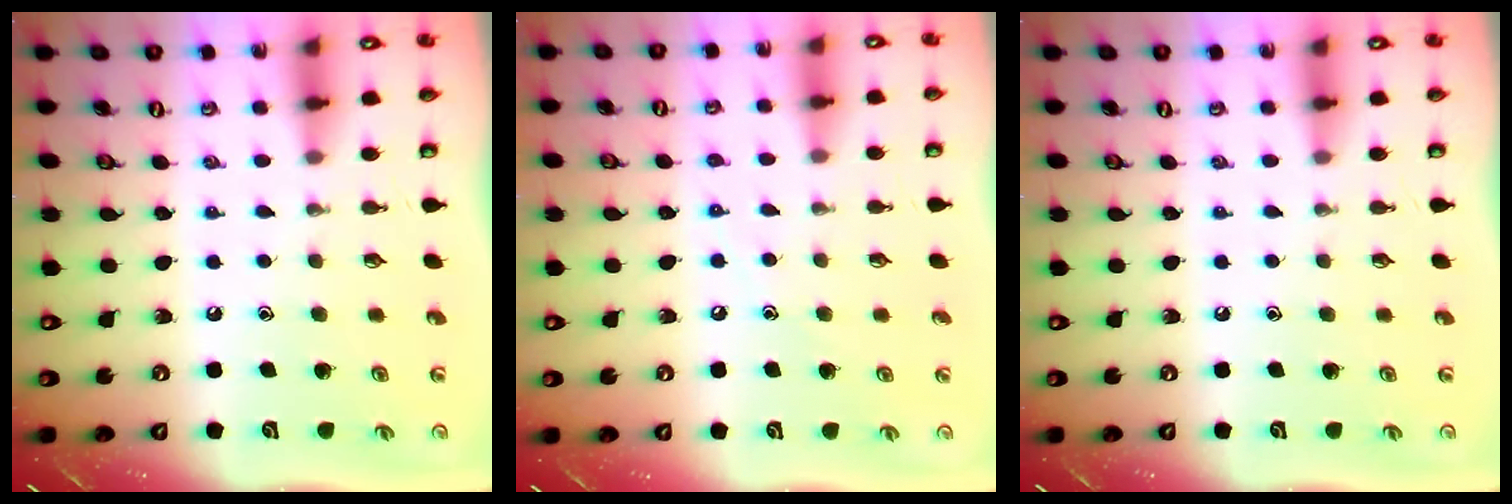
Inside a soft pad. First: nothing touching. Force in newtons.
{"total": 5.3, "press": 5.3, "slide": 0.7}
{"total": 0.0}